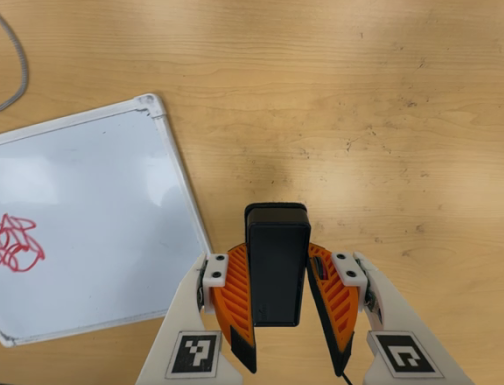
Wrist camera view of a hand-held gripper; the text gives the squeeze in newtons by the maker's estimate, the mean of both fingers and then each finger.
{"total": 5.9, "left": 5.1, "right": 6.7}